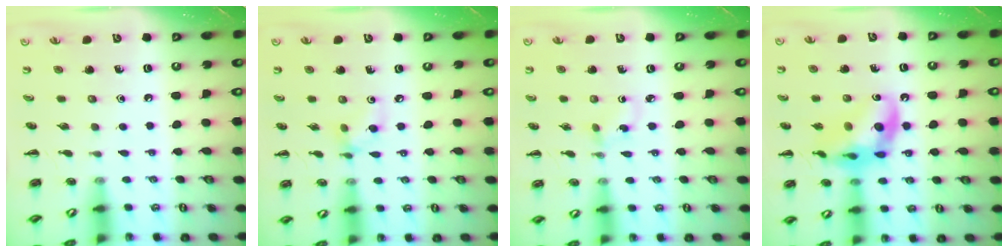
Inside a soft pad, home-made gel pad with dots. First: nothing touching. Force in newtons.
{"total": 5.0, "press": 4.9, "slide": 0.6}
{"total": 1.7, "press": 1.5, "slide": 0.9}
{"total": 14.4, "press": 14.2, "slide": 2.8}